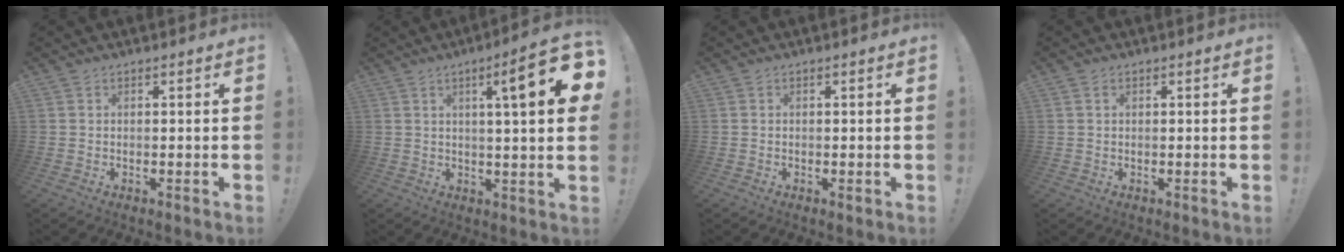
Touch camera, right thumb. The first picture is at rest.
{"total": 13.3, "force": [4.3, 1.3, 12.5], "torque": [-0.176, -0.021, 0.052]}
{"total": 0.5, "force": [0.2, 0.2, 0.5], "torque": [-0.006, -0.001, 0.002]}
{"total": 0.9, "force": [0.4, 0.6, 0.5], "torque": [-0.006, -0.001, 0.007]}